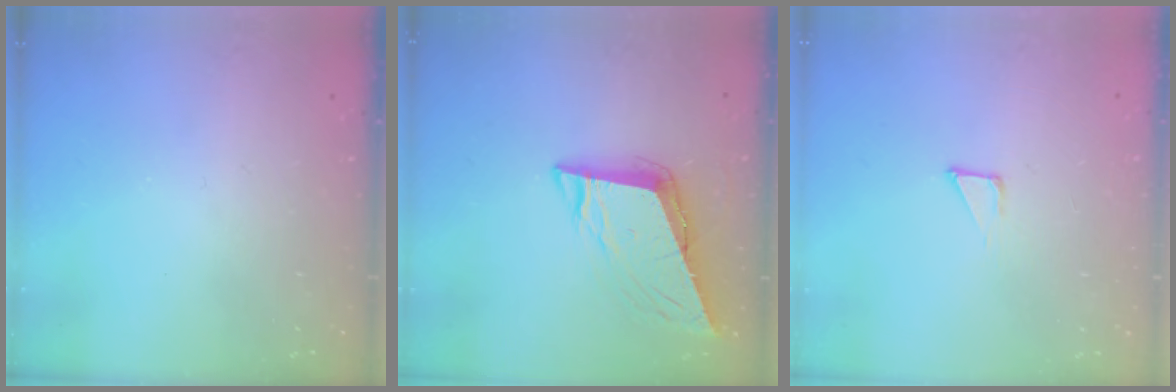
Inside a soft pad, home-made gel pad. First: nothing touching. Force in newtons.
{"total": 9.8, "press": 9.3, "slide": 3.0}
{"total": 2.7, "press": 2.7, "slide": 0.3}